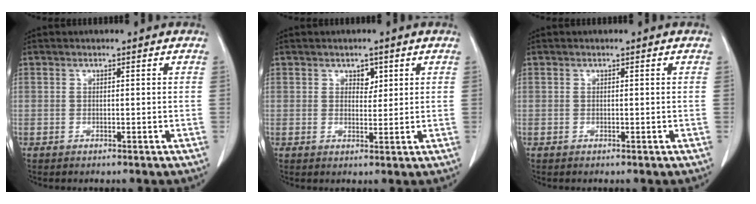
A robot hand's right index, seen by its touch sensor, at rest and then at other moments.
{"total": 2.2, "force": [1.1, 1.4, 1.2], "torque": [-0.011, -0.001, 0.016]}
{"total": 0.0}